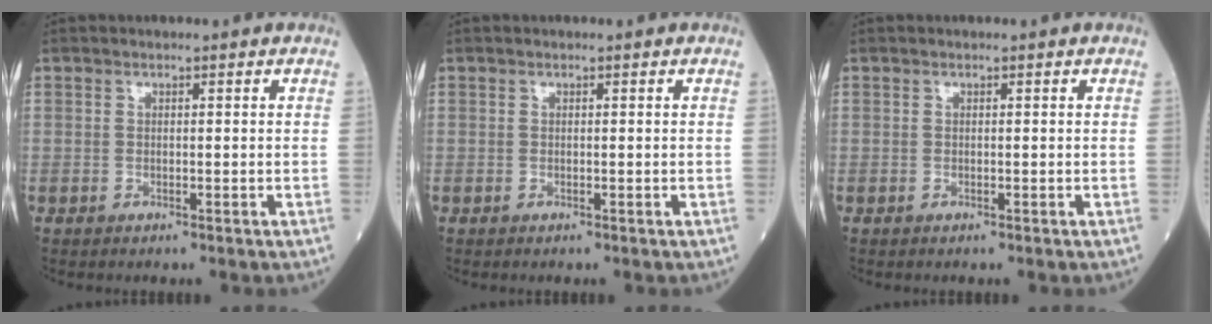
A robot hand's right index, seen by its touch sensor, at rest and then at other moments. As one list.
[{"total": 0.0}, {"total": 0.0}]